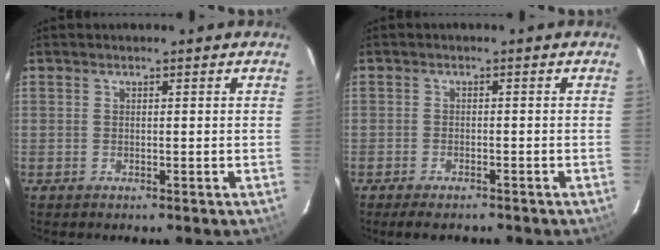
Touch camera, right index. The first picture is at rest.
{"total": 4.5, "force": [-3.8, 1.3, 2.0], "torque": [-0.048, -0.013, -0.062]}